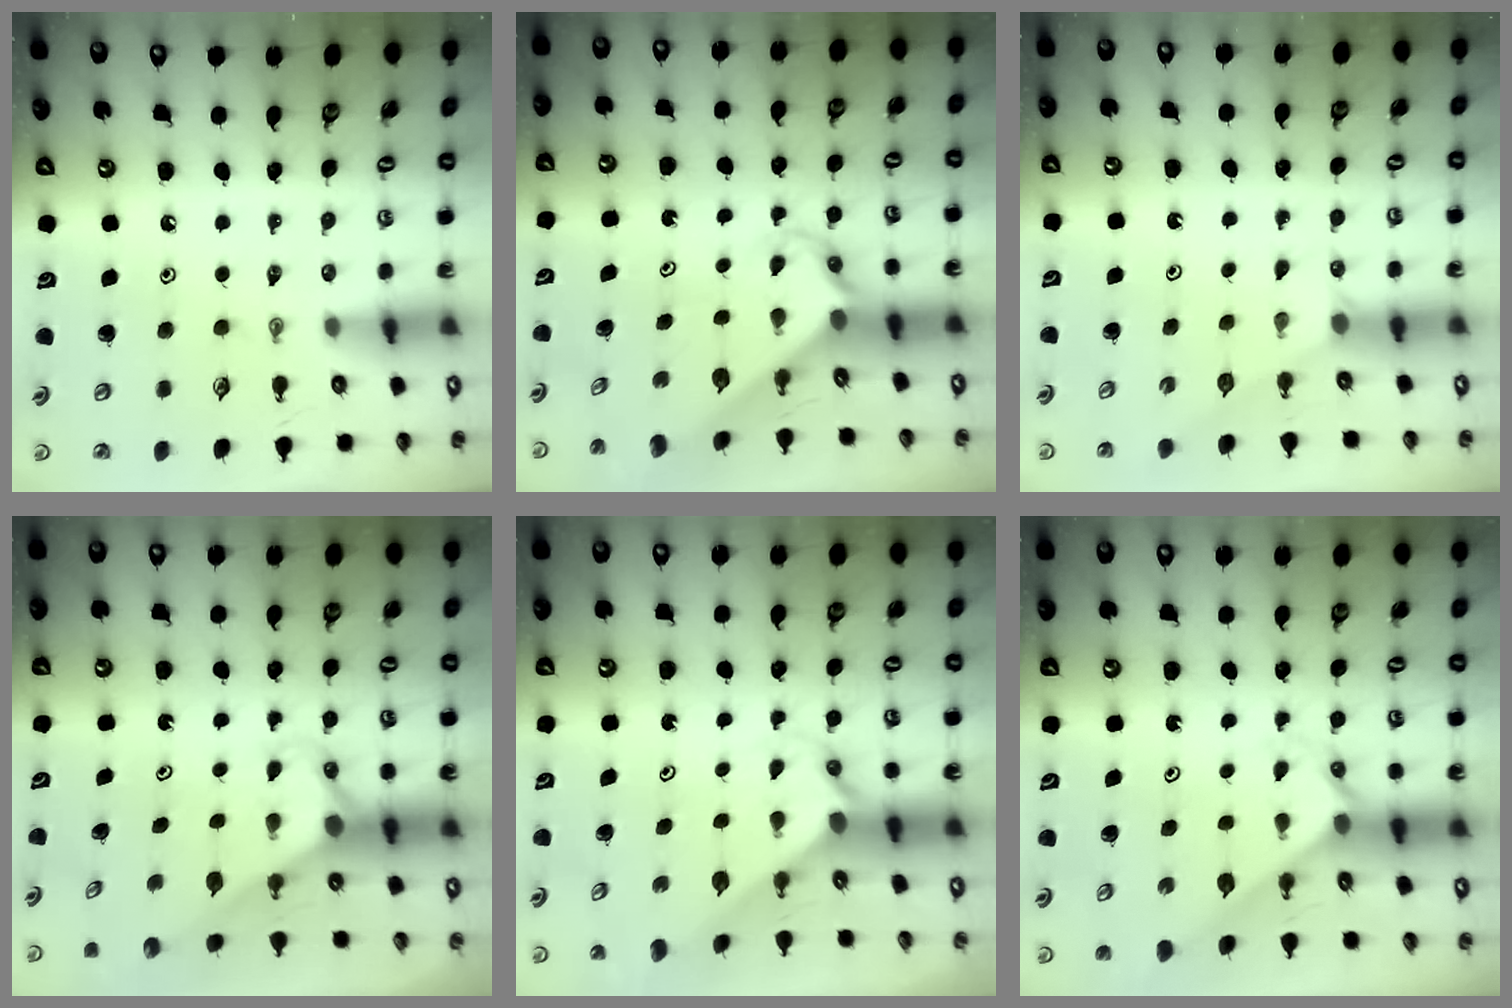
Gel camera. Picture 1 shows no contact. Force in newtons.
{"total": 2.9, "press": 2.9, "slide": 0.3}
{"total": 2.5, "press": 2.4, "slide": 0.4}
{"total": 2.7, "press": 2.7, "slide": 0.0}
{"total": 1.6, "press": 1.6, "slide": 0.1}
{"total": 2.2, "press": 2.2, "slide": 0.2}